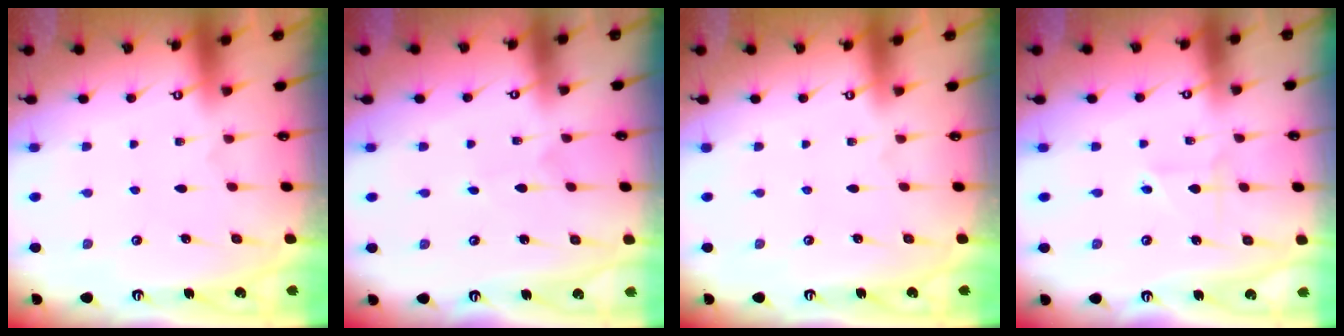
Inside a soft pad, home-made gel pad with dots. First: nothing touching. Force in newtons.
{"total": 1.9, "press": 1.9, "slide": 0.2}
{"total": 0.0}
{"total": 2.0, "press": 1.9, "slide": 0.5}